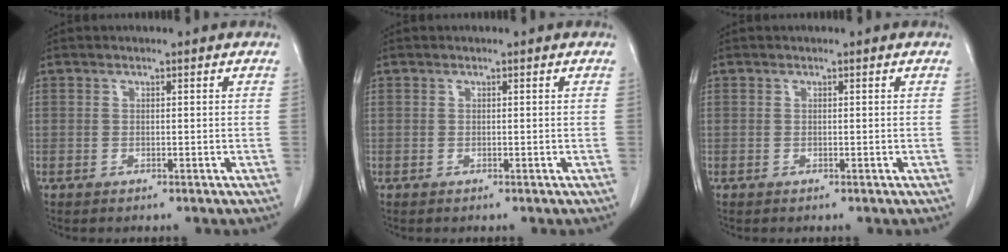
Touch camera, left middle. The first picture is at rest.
{"total": 0.0}
{"total": 0.0}